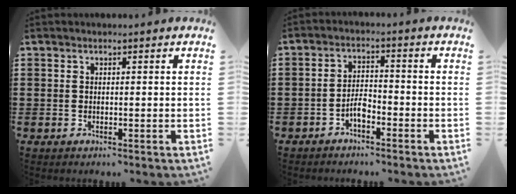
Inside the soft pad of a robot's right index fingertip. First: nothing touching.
{"total": 3.4, "force": [-2.1, 1.2, 2.4], "torque": [-0.054, 0.002, -0.042]}